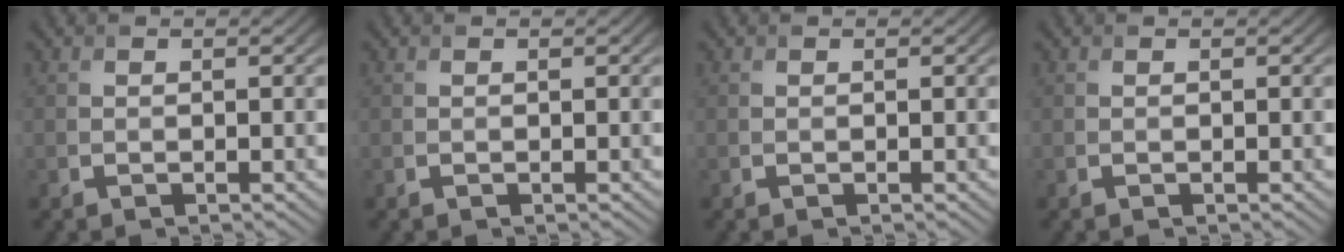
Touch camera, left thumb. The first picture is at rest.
{"total": 0.0}
{"total": 0.0}
{"total": 0.0}